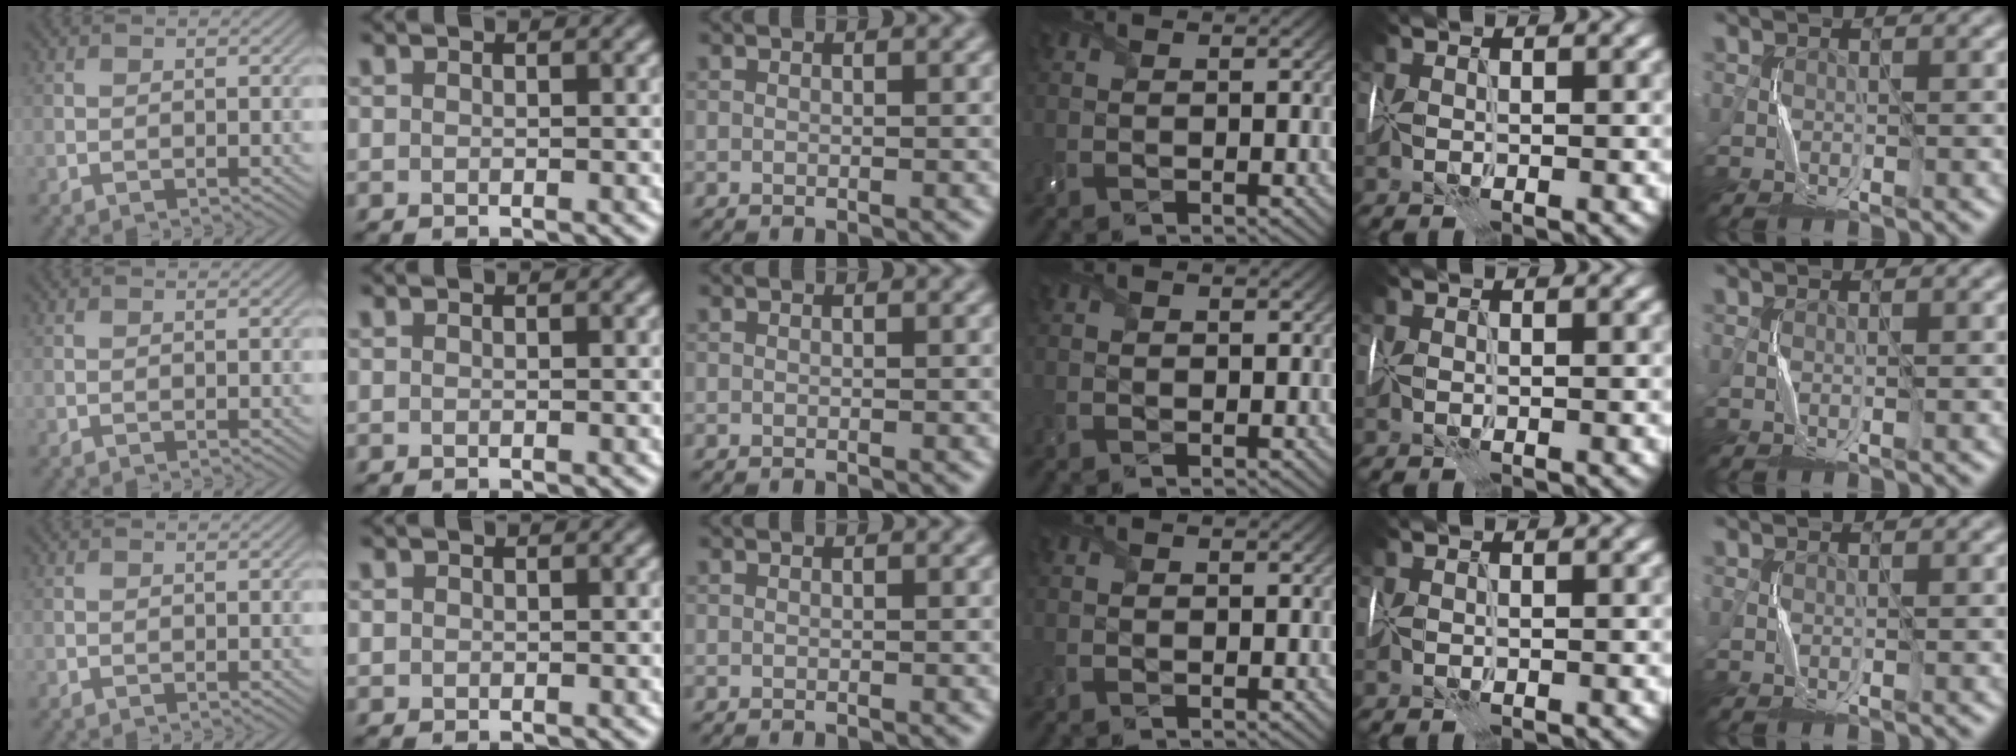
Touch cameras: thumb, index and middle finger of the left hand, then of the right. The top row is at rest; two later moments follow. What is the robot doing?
{"motion": "wrap", "object": "felt sheet"}